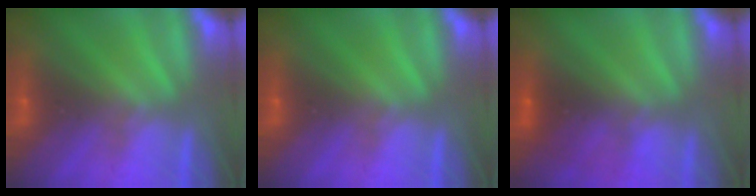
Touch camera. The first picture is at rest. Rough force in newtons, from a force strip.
{"total": 0.0}
{"total": 2.8}